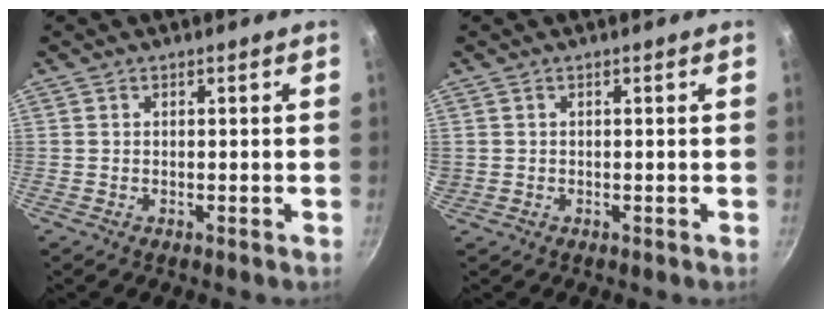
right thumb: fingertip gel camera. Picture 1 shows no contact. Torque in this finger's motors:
{"motor_torque": [0.68, 0.48, -0.32, 0.25, 0.00]}